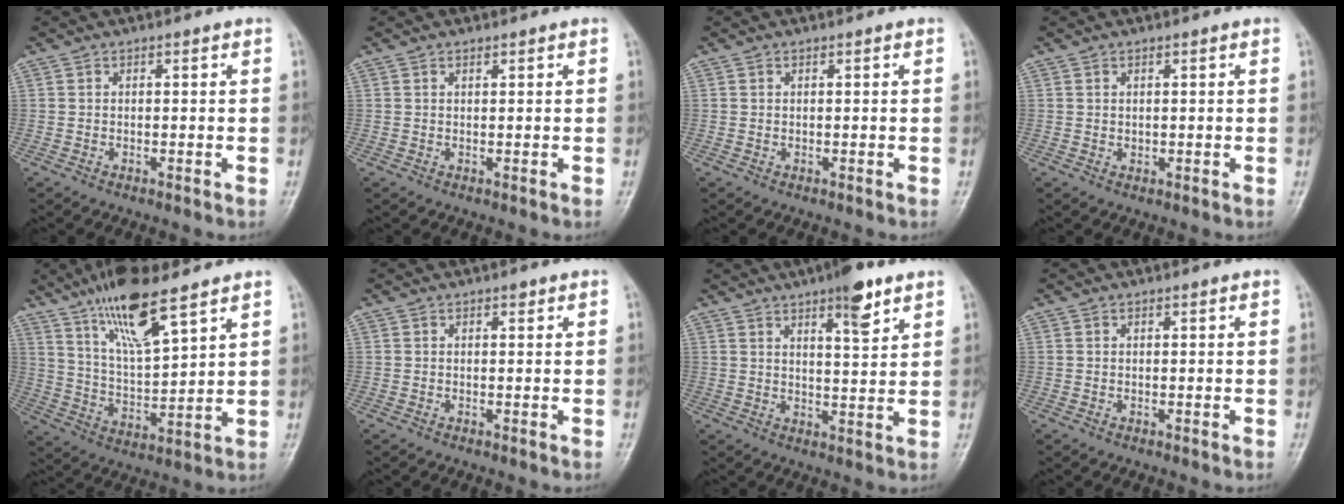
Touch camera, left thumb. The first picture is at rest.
{"total": 0.6, "force": [0.4, 0.2, 0.3], "torque": [-0.006, -0.003, 0.007]}
{"total": 0.0}
{"total": 0.9, "force": [0.5, 0.6, 0.4], "torque": [-0.002, -0.003, 0.008]}
{"total": 14.0, "force": [9.3, 3.5, 9.9], "torque": [-0.172, -0.048, 0.184]}
{"total": 0.7, "force": [0.4, 0.4, 0.4], "torque": [-0.001, -0.001, 0.004]}
{"total": 7.8, "force": [4.9, 1.9, 5.8], "torque": [-0.075, -0.026, 0.072]}
{"total": 0.0}